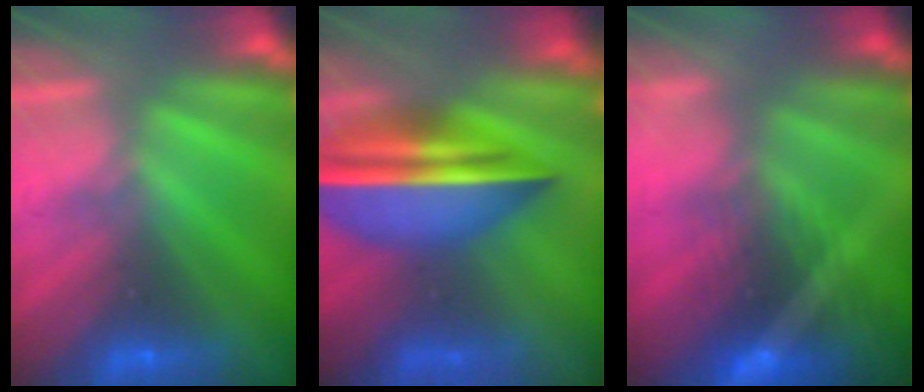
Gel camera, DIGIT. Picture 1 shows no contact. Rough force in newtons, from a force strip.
{"total": 7.5}
{"total": 8.3}